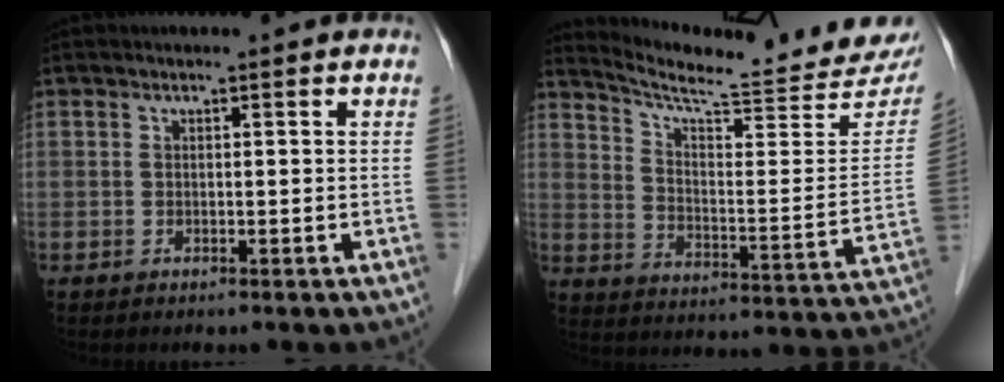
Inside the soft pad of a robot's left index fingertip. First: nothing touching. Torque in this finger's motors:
{"motor_torque": [-0.09, -1.47, 0.02, 0.01]}